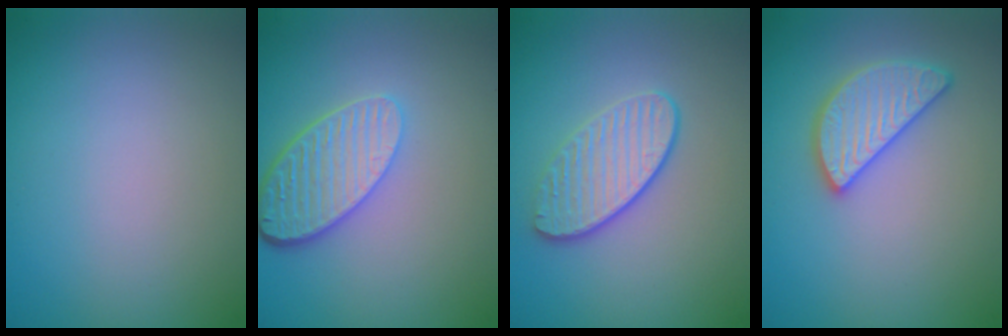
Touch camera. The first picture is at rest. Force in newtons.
{"total": 5.0, "press": 3.9, "slide": 3.2}
{"total": 3.4, "press": 3.1, "slide": 1.4}
{"total": 3.8, "press": 3.7, "slide": 0.7}